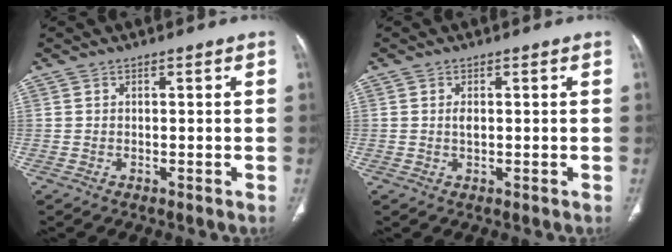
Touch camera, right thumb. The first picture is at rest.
{"total": 1.4, "force": [0.1, 0.7, 1.1], "torque": [-0.021, -0.001, 0.004]}